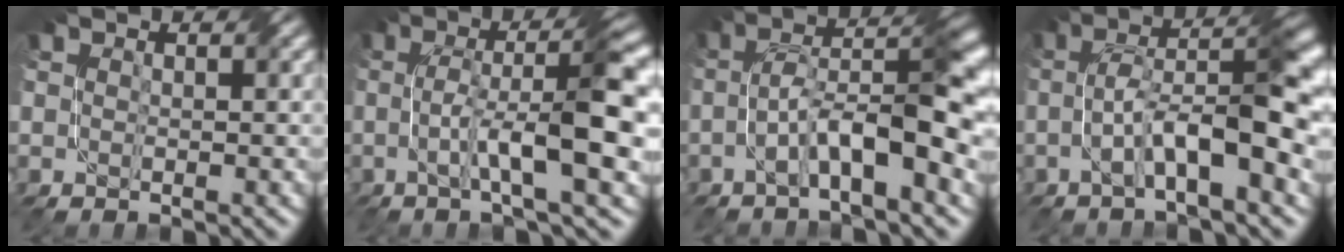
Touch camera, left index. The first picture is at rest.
{"total": 8.5, "force": [-0.4, 1.4, 8.3], "torque": [-0.138, 0.016, -0.008]}
{"total": 7.8, "force": [-2.3, 2.0, 7.2], "torque": [-0.123, 0.023, -0.042]}
{"total": 7.9, "force": [-1.7, 1.9, 7.5], "torque": [-0.126, 0.022, -0.032]}